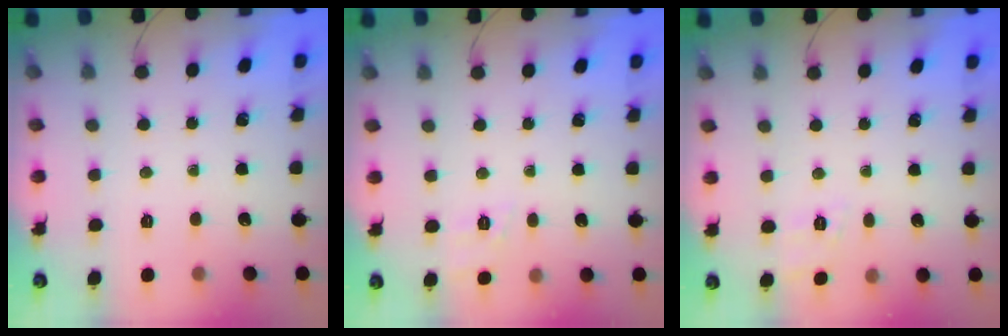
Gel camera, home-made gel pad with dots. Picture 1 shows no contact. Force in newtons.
{"total": 1.9, "press": 0.9, "slide": 1.7}
{"total": 3.6, "press": 3.0, "slide": 2.0}